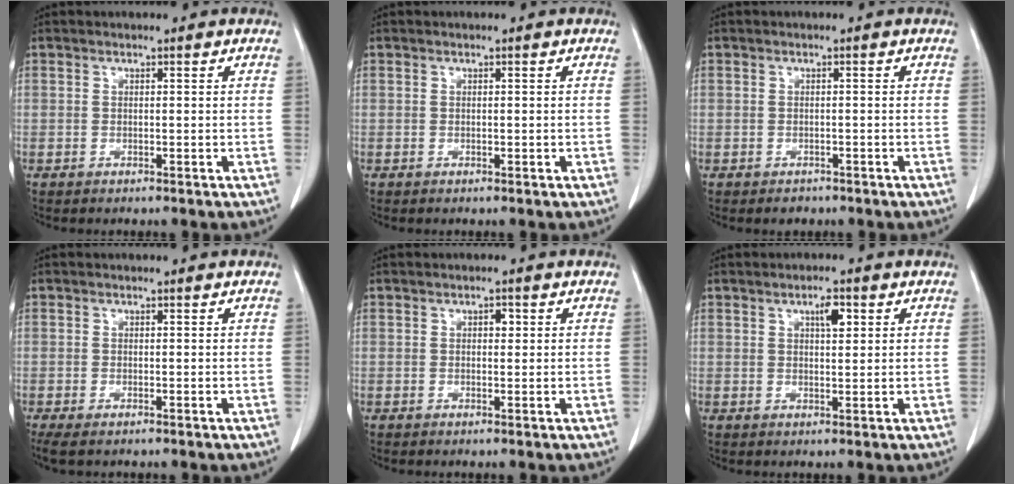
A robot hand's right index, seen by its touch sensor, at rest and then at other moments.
{"total": 0.0}
{"total": 1.5, "force": [-1.1, 1.0, 0.2], "torque": [-0.008, 0.001, -0.013]}
{"total": 3.1, "force": [-2.3, 0.9, 1.9], "torque": [-0.036, -0.012, -0.035]}
{"total": 1.2, "force": [0.3, 0.7, 0.9], "torque": [-0.011, 0.003, 0.004]}
{"total": 3.0, "force": [1.3, 0.9, 2.6], "torque": [-0.044, 0.001, 0.022]}